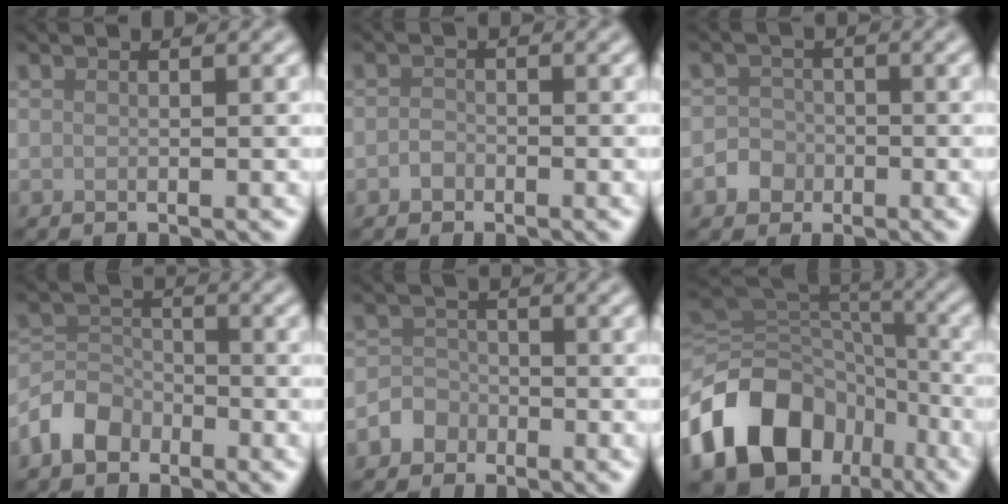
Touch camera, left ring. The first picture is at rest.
{"total": 1.1, "force": [-0.6, 0.8, 0.3], "torque": [-0.003, 0.004, -0.015]}
{"total": 2.7, "force": [-1.2, 2.4, 0.3], "torque": [0.021, 0.003, -0.029]}
{"total": 3.6, "force": [-2.3, 2.5, 1.1], "torque": [-0.022, 0.005, -0.057]}
{"total": 2.4, "force": [-1.5, 1.9, 0.2], "torque": [0.019, 0.010, -0.037]}
{"total": 14.3, "force": [-6.1, 10.5, 7.6], "torque": [-0.161, -0.004, -0.108]}